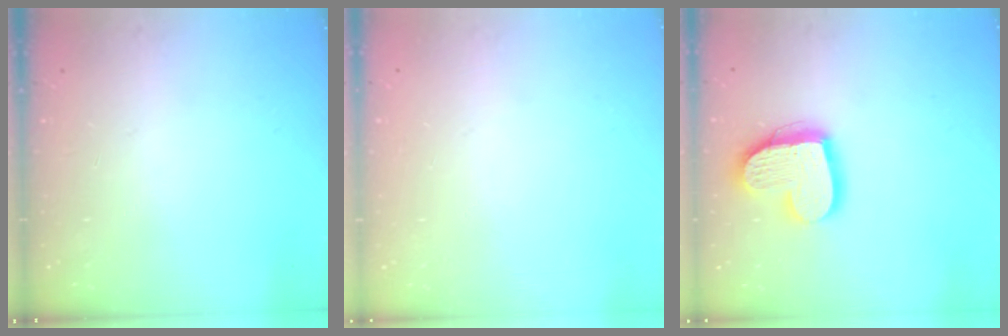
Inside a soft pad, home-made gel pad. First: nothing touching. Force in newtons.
{"total": 0.0}
{"total": 16.9, "press": 16.8, "slide": 1.6}